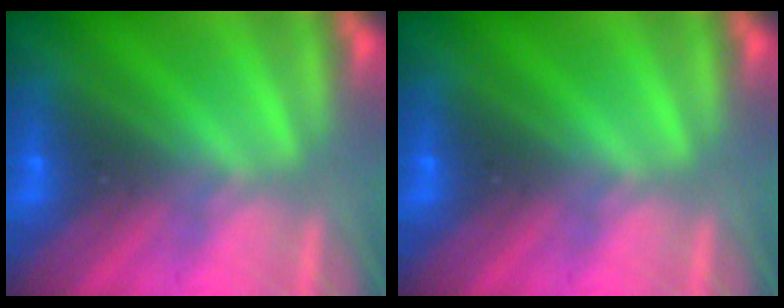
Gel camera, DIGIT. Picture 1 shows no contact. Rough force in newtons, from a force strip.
{"total": 0.0}